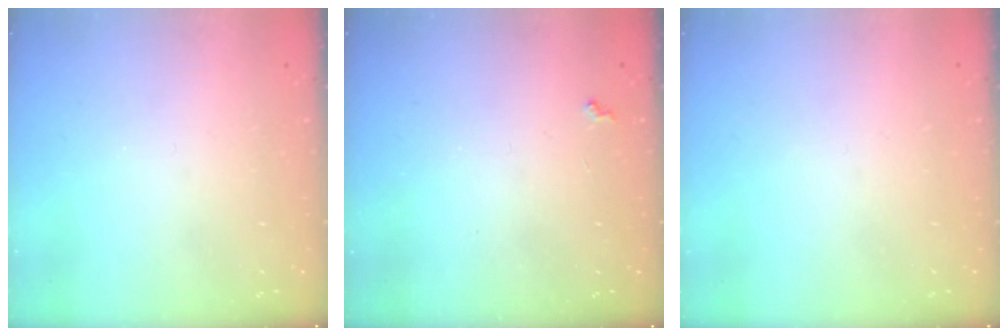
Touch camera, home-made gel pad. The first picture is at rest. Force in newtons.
{"total": 3.5, "press": 3.5, "slide": 0.5}
{"total": 0.0}